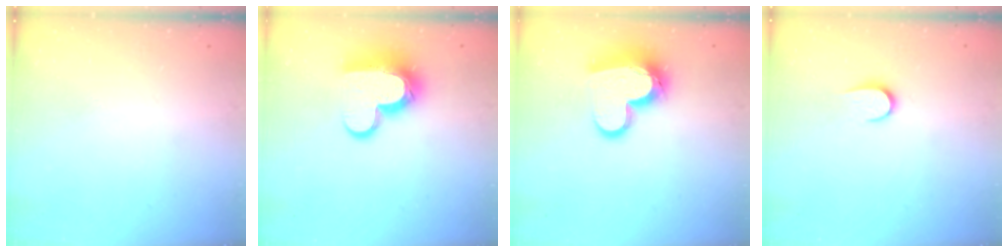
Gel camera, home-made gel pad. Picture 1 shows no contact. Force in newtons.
{"total": 14.5, "press": 14.5, "slide": 1.3}
{"total": 15.5, "press": 15.4, "slide": 1.6}
{"total": 5.7, "press": 5.7, "slide": 0.6}